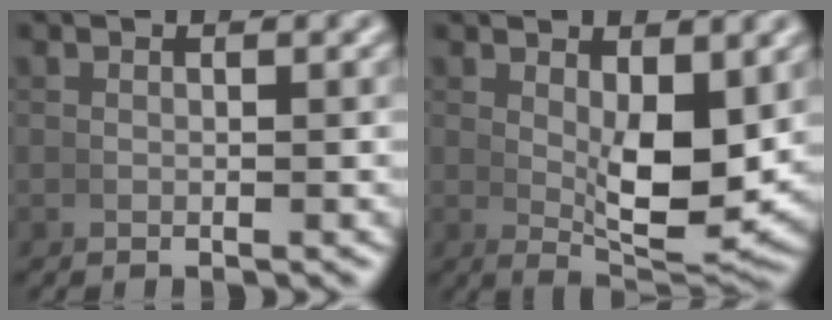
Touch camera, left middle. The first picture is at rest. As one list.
[{"total": 5.9, "force": [1.5, 1.8, 5.4], "torque": [-0.083, -0.024, 0.032]}]